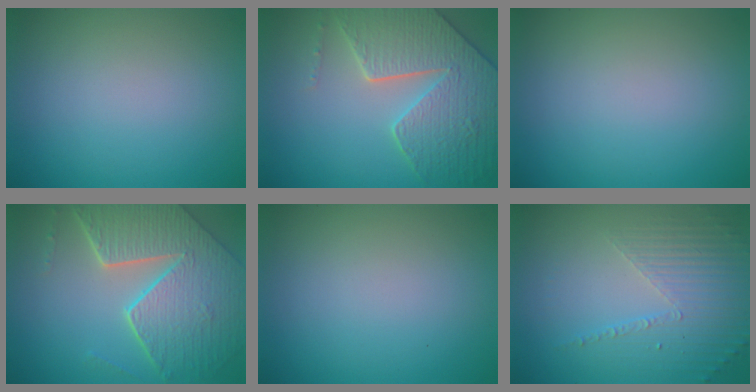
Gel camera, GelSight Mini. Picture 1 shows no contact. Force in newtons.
{"total": 7.1, "press": 5.9, "slide": 4.0}
{"total": 0.0}
{"total": 8.9, "press": 6.3, "slide": 6.3}
{"total": 0.0}
{"total": 5.3, "press": 3.3, "slide": 4.2}